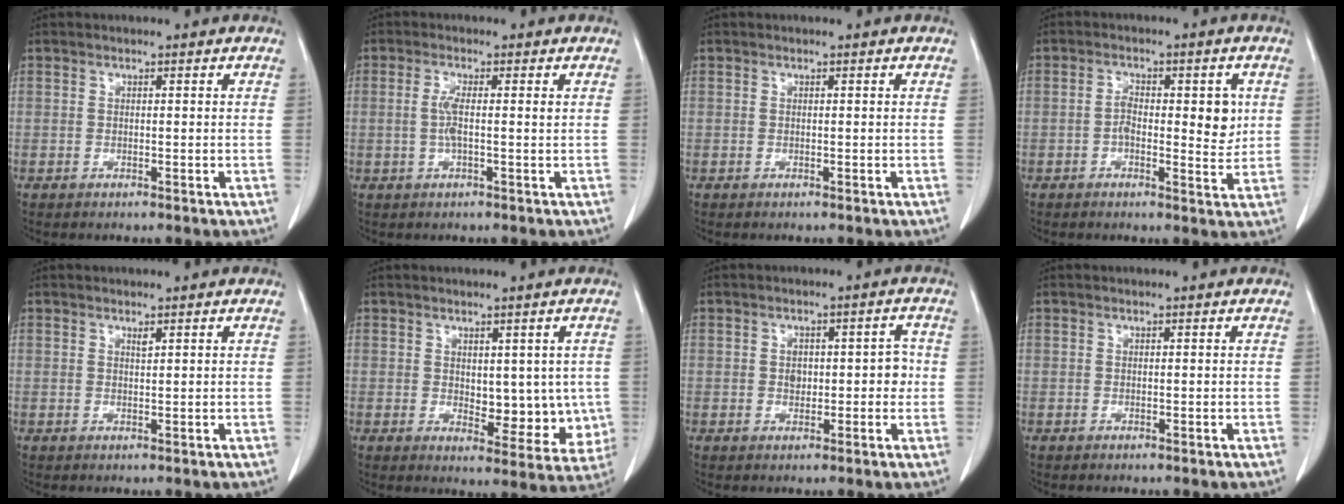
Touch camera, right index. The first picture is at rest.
{"total": 3.0, "force": [0.1, 0.4, 2.9], "torque": [-0.063, 0.001, 0.001]}
{"total": 0.0}
{"total": 6.9, "force": [0.4, 2.8, 6.3], "torque": [-0.088, 0.005, 0.005]}
{"total": 0.6, "force": [0.5, 0.0, 0.4], "torque": [-0.010, -0.004, 0.009]}
{"total": 8.5, "force": [0.2, 4.6, 7.1], "torque": [-0.069, -0.008, 0.014]}
{"total": 4.4, "force": [-0.1, 2.7, 3.5], "torque": [-0.042, 0.019, 0.003]}
{"total": 0.0}